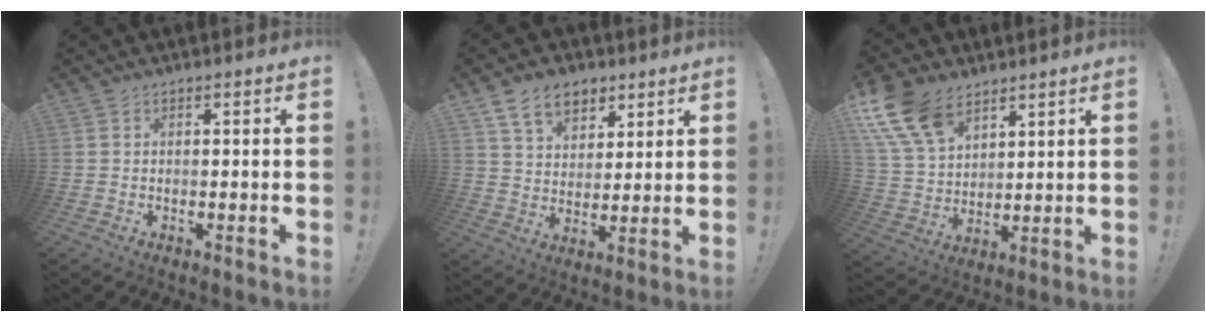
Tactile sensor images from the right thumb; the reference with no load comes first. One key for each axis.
{"total": 11.9, "fx": 7.1, "fy": 8.0, "fz": 5.3, "tx": -0.072, "ty": -0.035, "tz": 0.134}
{"total": 15.6, "fx": 9.5, "fy": 9.3, "fz": 8.2, "tx": -0.180, "ty": -0.047, "tz": 0.184}